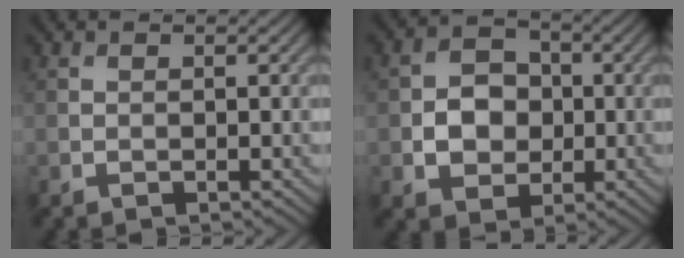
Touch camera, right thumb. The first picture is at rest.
{"total": 5.0, "force": [-0.6, 4.2, 2.7], "torque": [-0.049, 0.002, -0.018]}